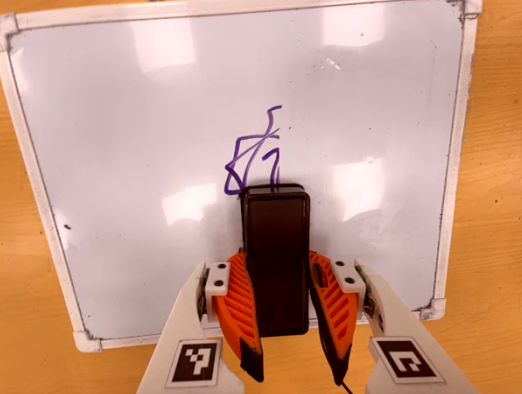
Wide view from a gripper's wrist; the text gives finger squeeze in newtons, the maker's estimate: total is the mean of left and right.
{"total": 10.9, "left": 9.5, "right": 12.4}